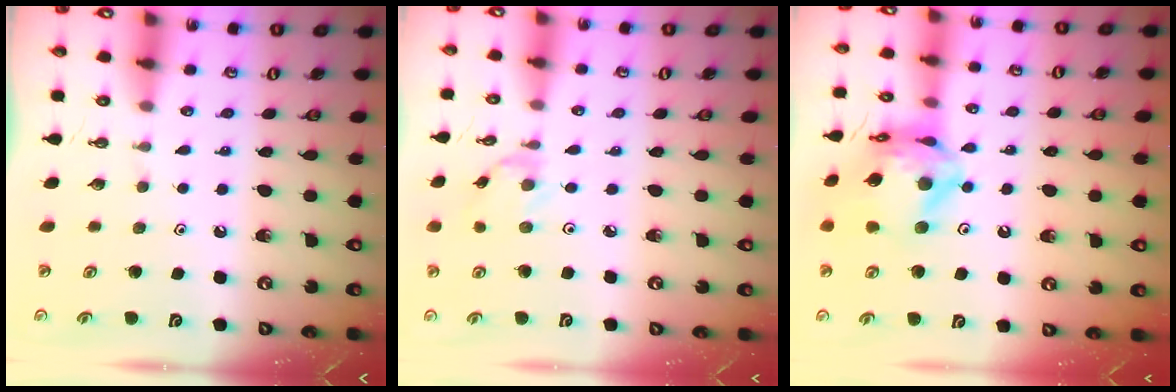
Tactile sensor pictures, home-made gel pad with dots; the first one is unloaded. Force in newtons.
{"total": 1.3, "press": 1.2, "slide": 0.4}
{"total": 16.6, "press": 16.6, "slide": 1.6}